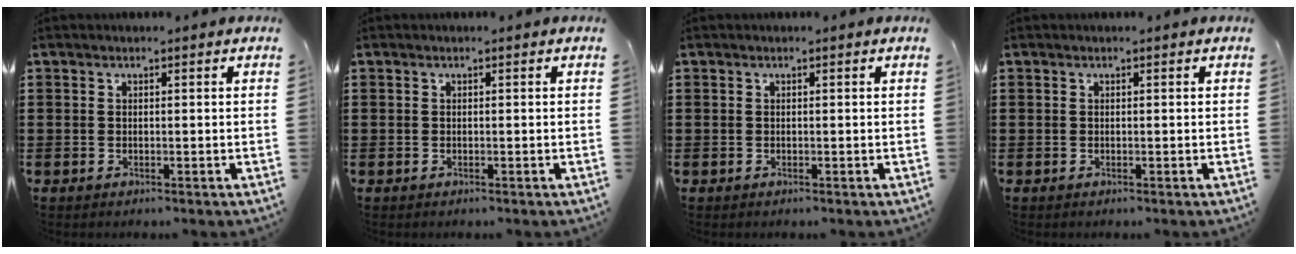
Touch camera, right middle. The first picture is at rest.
{"total": 0.0}
{"total": 0.0}
{"total": 0.0}